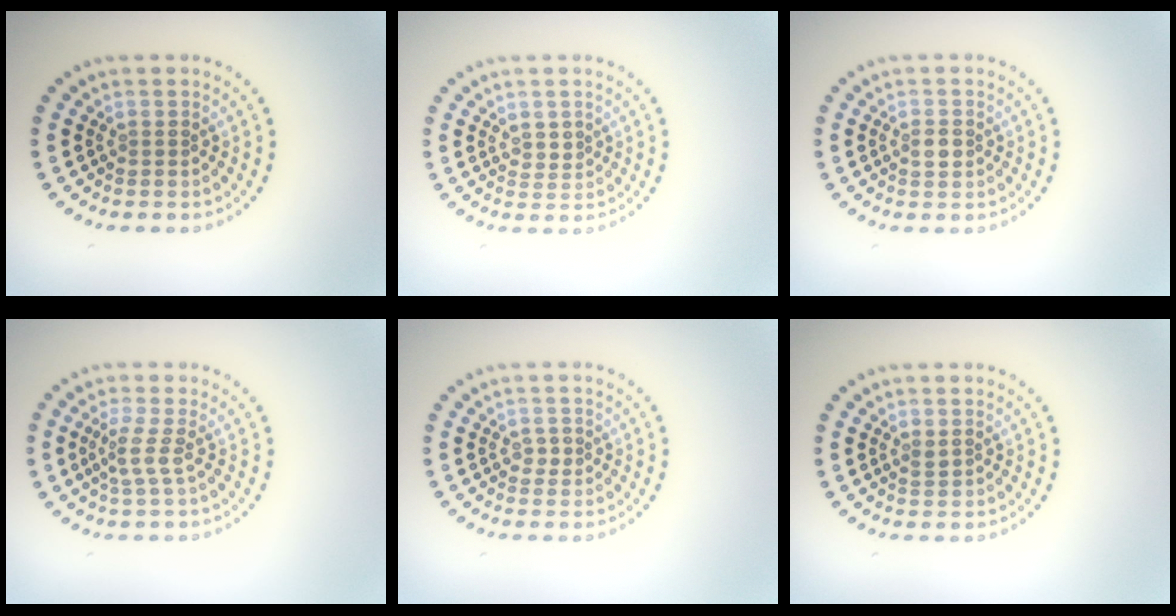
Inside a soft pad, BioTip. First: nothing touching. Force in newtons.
{"total": 1.5, "press": 1.4, "slide": 0.7}
{"total": 1.6, "press": 1.6, "slide": 0.2}
{"total": 1.8, "press": 1.3, "slide": 1.2}
{"total": 1.0, "press": 0.9, "slide": 0.5}
{"total": 0.8, "press": 0.7, "slide": 0.3}